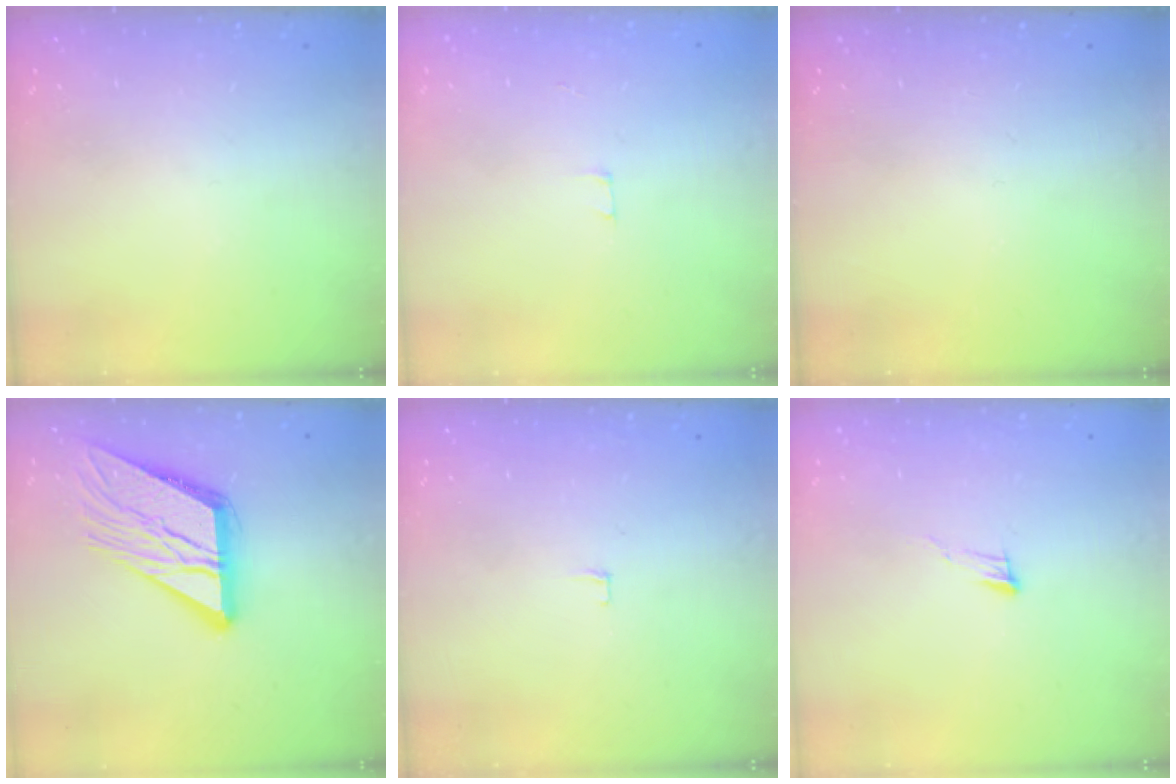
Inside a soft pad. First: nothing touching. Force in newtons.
{"total": 1.8, "press": 1.8, "slide": 0.1}
{"total": 0.0}
{"total": 16.2, "press": 16.1, "slide": 1.8}
{"total": 3.8, "press": 3.8, "slide": 0.3}
{"total": 6.3, "press": 6.2, "slide": 1.0}